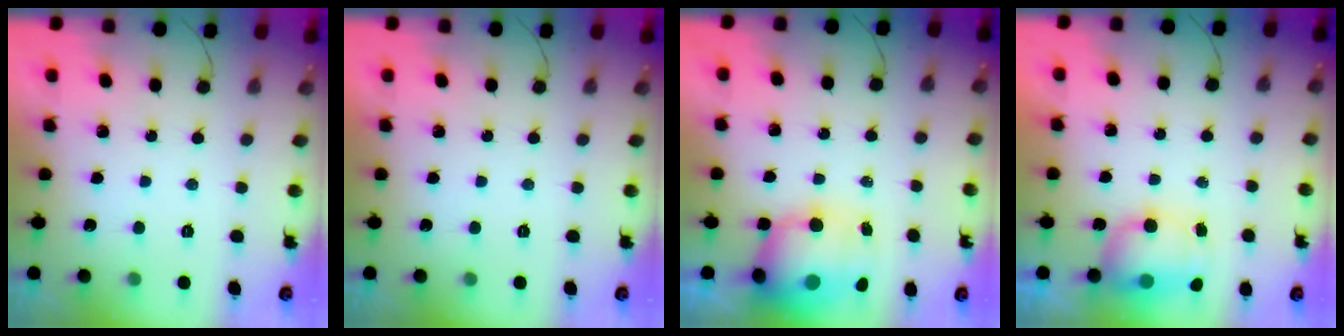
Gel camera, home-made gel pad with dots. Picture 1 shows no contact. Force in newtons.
{"total": 0.0}
{"total": 12.5, "press": 12.2, "slide": 3.0}
{"total": 7.6, "press": 7.2, "slide": 2.3}